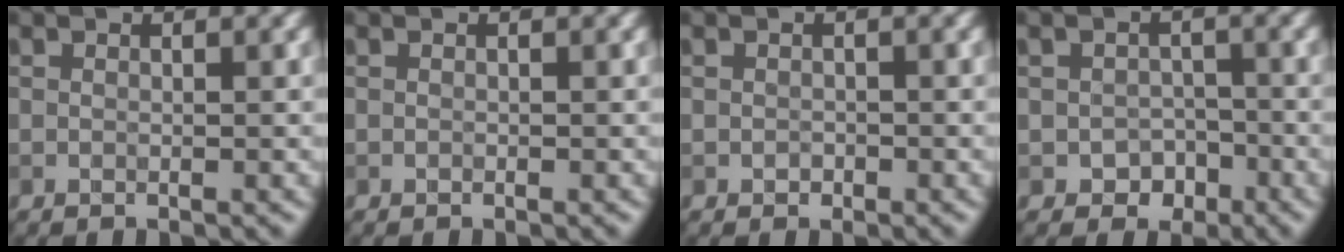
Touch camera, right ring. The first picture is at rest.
{"total": 0.0}
{"total": 0.6, "force": [-0.2, 0.6, 0.0], "torque": [0.002, -0.003, -0.005]}
{"total": 2.1, "force": [-1.1, 1.8, 0.4], "torque": [0.007, 0.003, -0.020]}